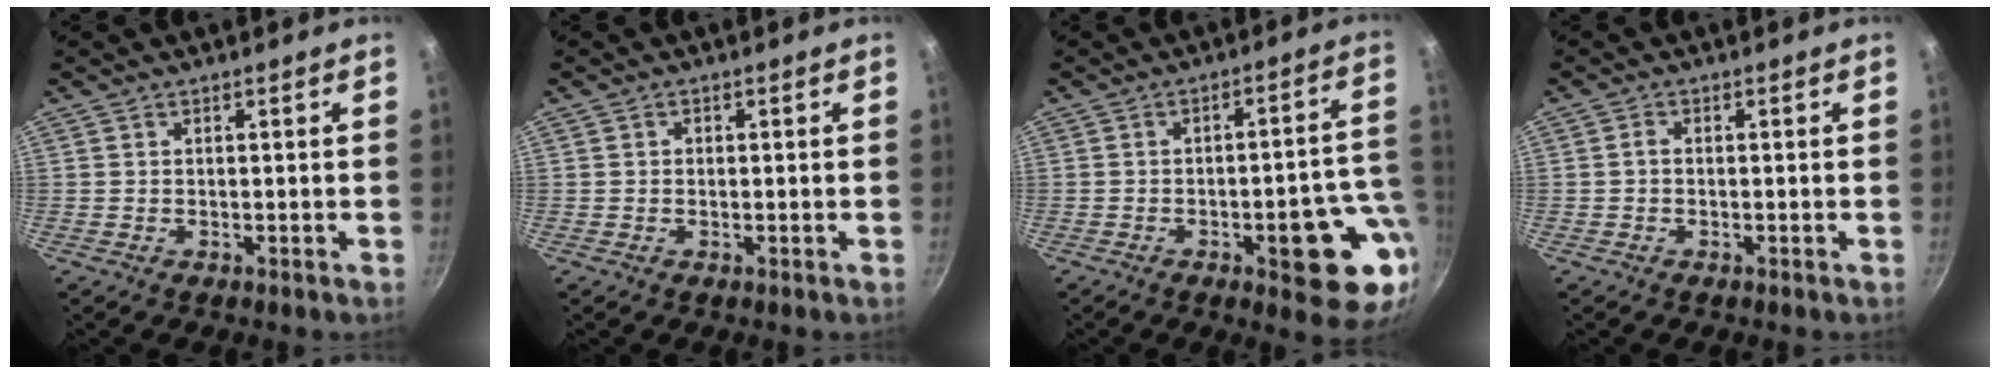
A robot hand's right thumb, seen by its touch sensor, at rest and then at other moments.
{"total": 0.8, "force": [0.1, 0.7, 0.3], "torque": [-0.003, 0.005, 0.002]}
{"total": 15.1, "force": [-4.9, 5.4, 13.3], "torque": [-0.116, 0.032, -0.061]}
{"total": 1.2, "force": [-0.2, 0.9, 0.8], "torque": [-0.013, 0.007, -0.005]}